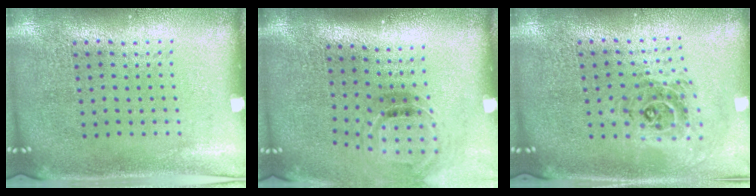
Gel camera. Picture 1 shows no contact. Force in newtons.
{"total": 1.2, "press": 0.9, "slide": 0.8}
{"total": 1.0, "press": 0.9, "slide": 0.3}